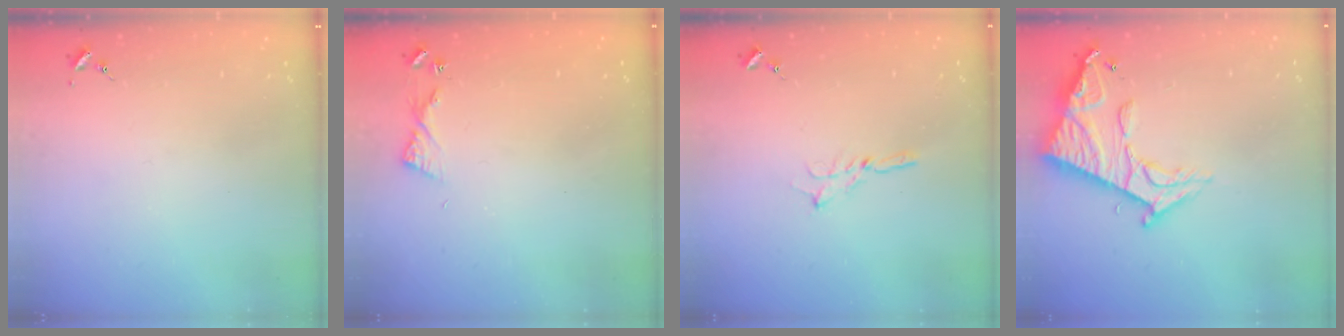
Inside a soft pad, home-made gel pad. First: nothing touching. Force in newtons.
{"total": 4.8, "press": 4.7, "slide": 0.5}
{"total": 2.0, "press": 2.0, "slide": 0.2}
{"total": 15.7, "press": 15.7, "slide": 1.5}